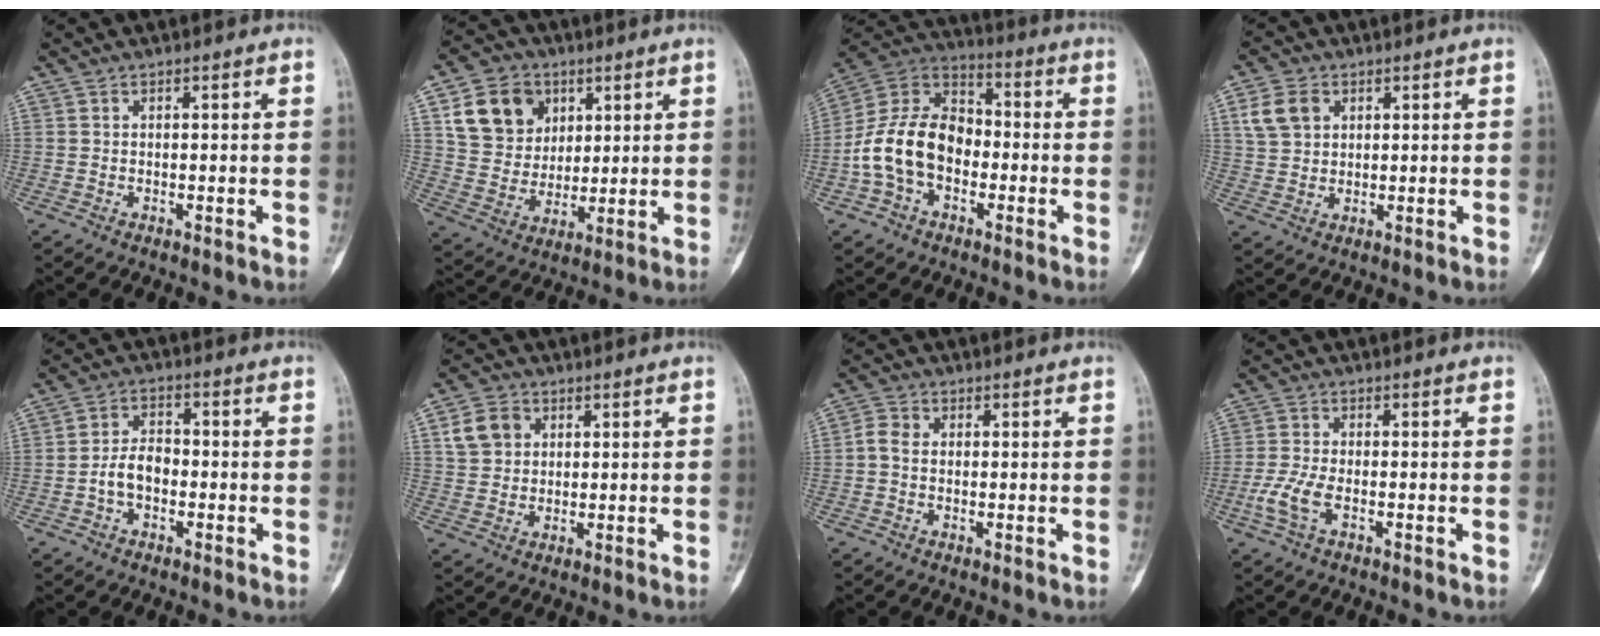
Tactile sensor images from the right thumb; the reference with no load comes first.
{"total": 13.6, "force": [5.5, 11.0, 6.0], "torque": [-0.075, -0.010, 0.104]}
{"total": 15.6, "force": [-3.4, 11.0, 10.6], "torque": [-0.187, 0.047, -0.070]}
{"total": 6.5, "force": [2.5, 4.9, 3.6], "torque": [-0.057, 0.000, 0.050]}
{"total": 5.5, "force": [-1.6, 3.6, 3.8], "torque": [-0.061, 0.026, -0.036]}
{"total": 6.5, "force": [2.2, 5.3, 3.1], "torque": [-0.039, 0.001, 0.042]}
{"total": 3.1, "force": [-0.2, 2.5, 1.9], "torque": [-0.037, 0.010, -0.010]}
{"total": 4.9, "force": [-2.1, 2.2, 3.9], "torque": [-0.098, 0.010, -0.044]}